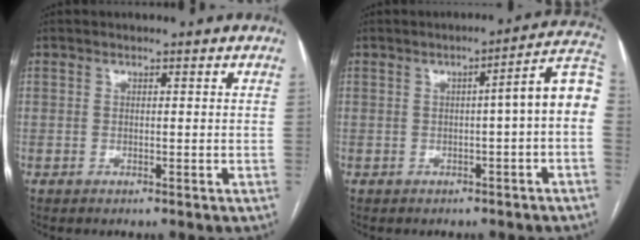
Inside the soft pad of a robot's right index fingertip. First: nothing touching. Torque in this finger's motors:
{"motor_torque": [1.08, -0.02, 0.44, 0.09]}